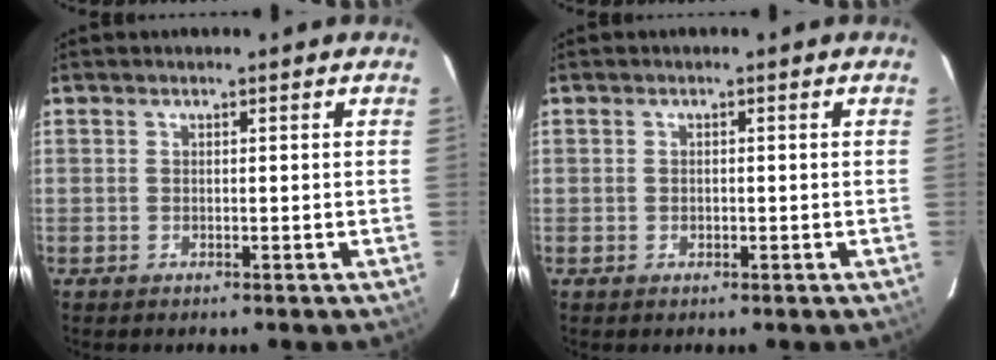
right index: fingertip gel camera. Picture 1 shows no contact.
{"total": 0.8, "force": [-0.2, 0.8, 0.2], "torque": [-0.001, 0.000, -0.002]}